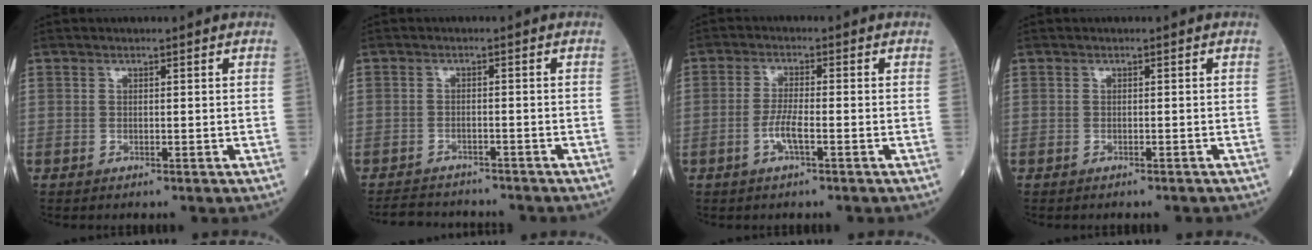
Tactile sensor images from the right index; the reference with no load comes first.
{"total": 6.8, "force": [-6.5, 1.7, 1.4], "torque": [-0.018, 0.000, -0.094]}
{"total": 3.5, "force": [-1.4, 0.3, 3.2], "torque": [-0.065, -0.001, -0.030]}
{"total": 1.4, "force": [-1.3, 0.1, 0.4], "torque": [-0.008, -0.003, -0.016]}